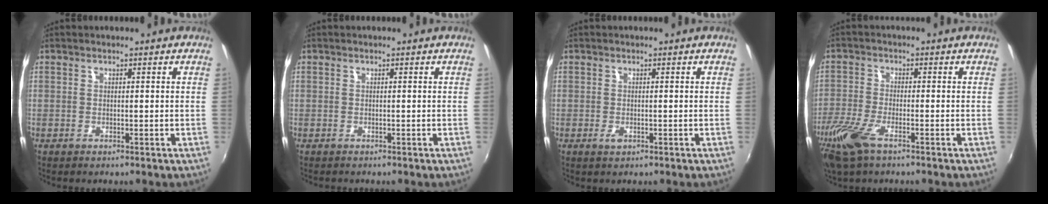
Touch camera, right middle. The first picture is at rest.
{"total": 0.6, "force": [-0.5, 0.4, -0.1], "torque": [-0.001, -0.001, -0.009]}
{"total": 1.1, "force": [-0.4, 0.6, 0.8], "torque": [-0.015, -0.003, -0.007]}
{"total": 9.0, "force": [-5.6, 3.1, 6.4], "torque": [-0.163, -0.024, -0.113]}